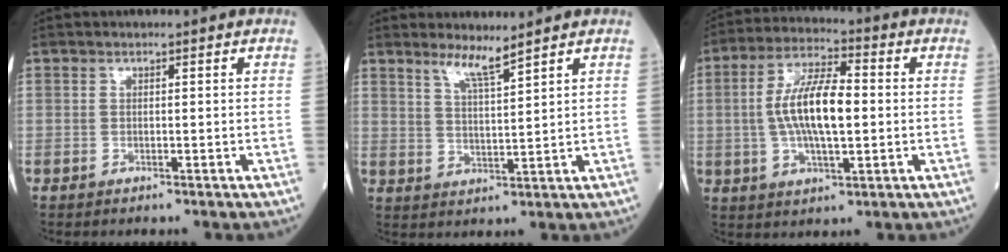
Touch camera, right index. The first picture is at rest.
{"total": 4.0, "force": [3.3, -0.5, 2.2], "torque": [-0.045, -0.012, 0.066]}
{"total": 11.4, "force": [0.1, 3.3, 10.9], "torque": [-0.213, 0.011, 0.001]}